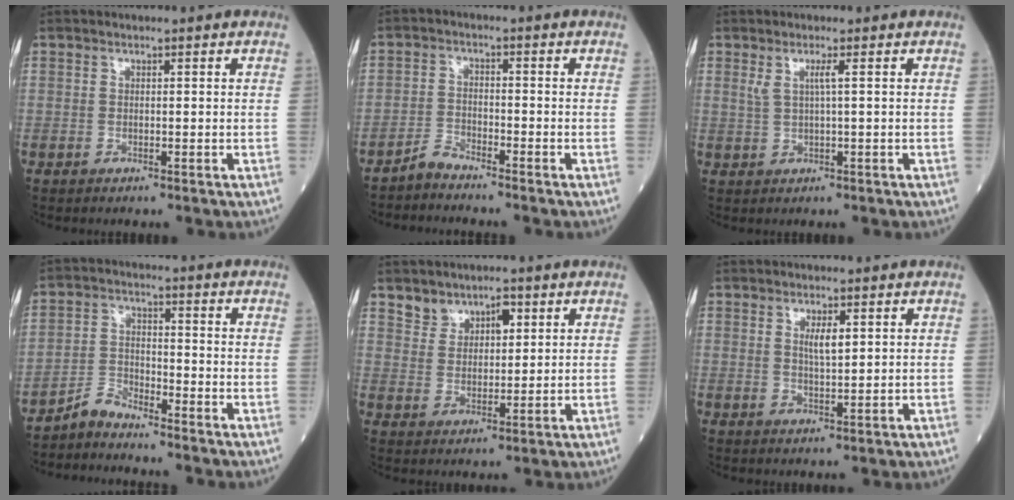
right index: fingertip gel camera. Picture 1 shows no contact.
{"total": 2.4, "force": [-2.4, 0.1, 0.0], "torque": [0.000, -0.009, -0.048]}
{"total": 1.9, "force": [0.7, -0.3, 1.7], "torque": [-0.040, 0.004, 0.018]}
{"total": 3.7, "force": [-3.6, 0.5, 0.2], "torque": [-0.006, -0.006, -0.070]}
{"total": 4.9, "force": [3.2, 3.2, 1.8], "torque": [-0.025, 0.011, 0.063]}
{"total": 2.8, "force": [1.1, 0.5, 2.5], "torque": [-0.049, -0.003, 0.021]}